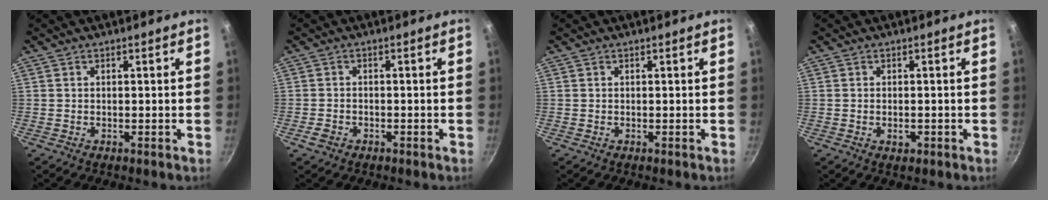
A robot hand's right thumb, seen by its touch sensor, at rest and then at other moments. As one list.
[{"total": 2.3, "force": [-1.3, 1.6, 1.0], "torque": [-0.021, 0.015, -0.024]}, {"total": 0.0}, {"total": 1.7, "force": [-0.6, 1.1, 1.2], "torque": [-0.018, 0.001, -0.009]}]